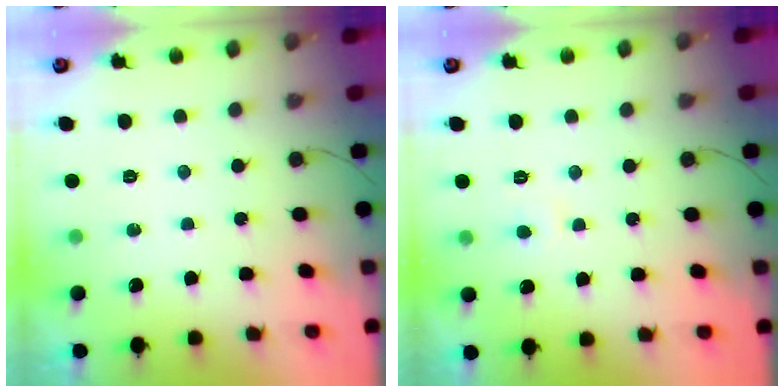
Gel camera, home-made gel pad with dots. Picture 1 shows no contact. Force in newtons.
{"total": 2.2, "press": 2.2, "slide": 0.2}